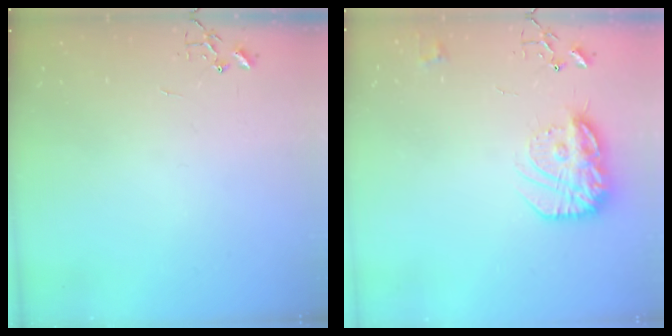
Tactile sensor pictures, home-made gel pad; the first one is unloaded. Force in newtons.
{"total": 17.4, "press": 17.3, "slide": 1.2}